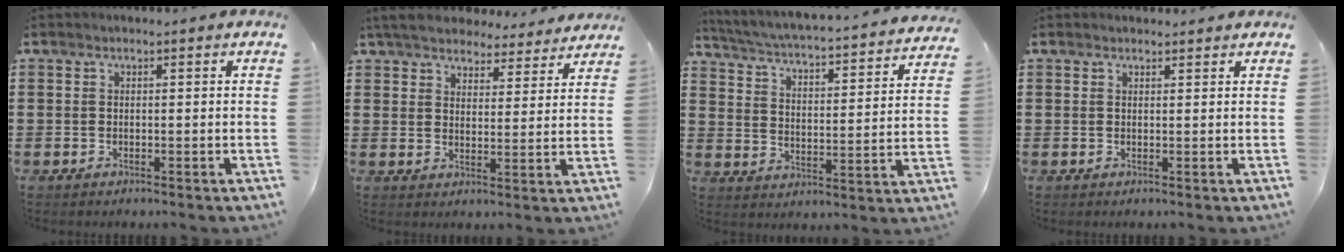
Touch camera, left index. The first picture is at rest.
{"total": 5.6, "force": [5.4, 0.7, 1.0], "torque": [-0.046, -0.029, 0.096]}
{"total": 3.0, "force": [2.7, -0.6, 1.2], "torque": [-0.042, -0.036, 0.033]}
{"total": 1.0, "force": [1.0, 0.2, 0.1], "torque": [-0.003, 0.001, 0.019]}